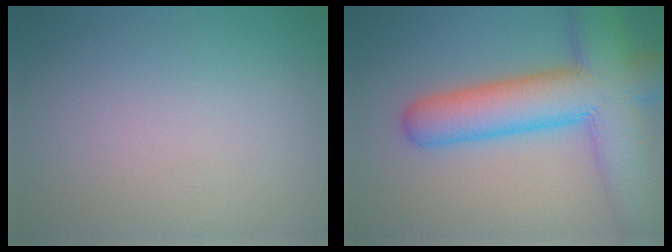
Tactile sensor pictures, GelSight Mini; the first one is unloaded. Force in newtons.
{"total": 11.0, "press": 11.0, "slide": 0.6}